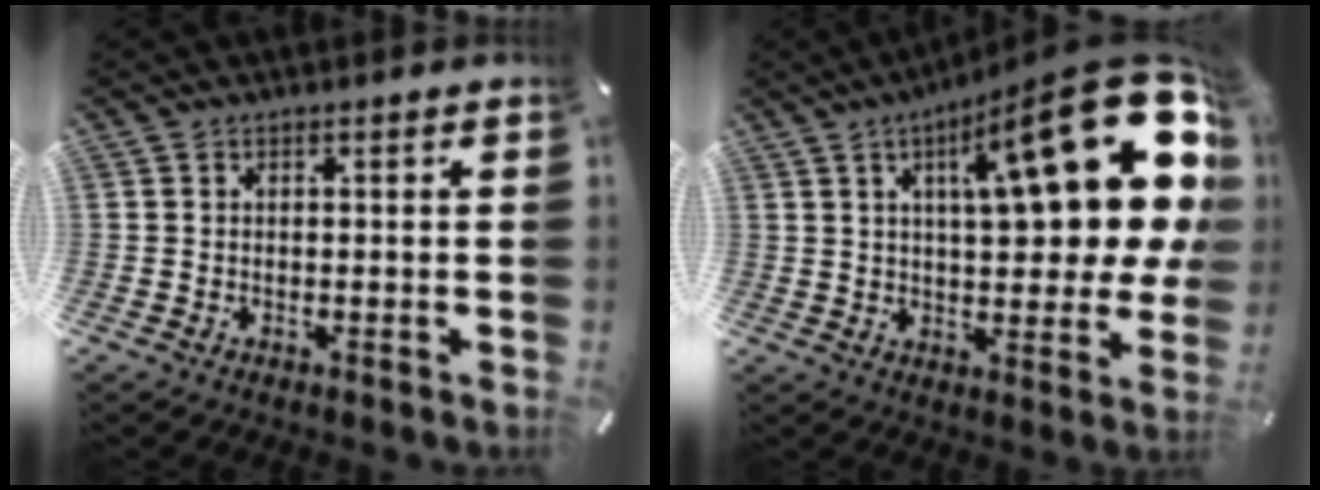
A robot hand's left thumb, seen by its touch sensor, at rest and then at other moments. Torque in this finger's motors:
{"motor_torque": [2.50, 2.41, 2.77, 0.00, 0.37]}